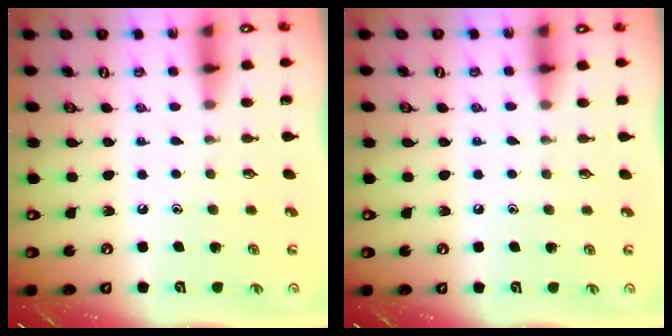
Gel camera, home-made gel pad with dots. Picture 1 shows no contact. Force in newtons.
{"total": 3.4, "press": 3.4, "slide": 0.5}